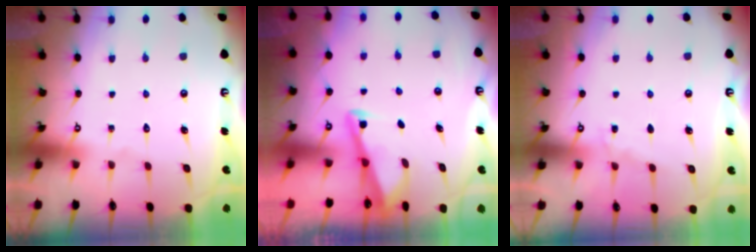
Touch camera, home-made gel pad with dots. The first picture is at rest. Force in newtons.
{"total": 2.9, "press": 2.9, "slide": 0.3}
{"total": 5.1, "press": 5.1, "slide": 0.6}